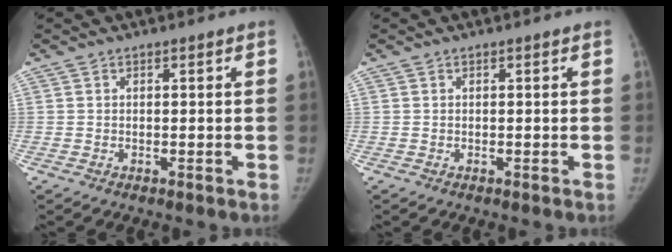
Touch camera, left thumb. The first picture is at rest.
{"total": 0.0}